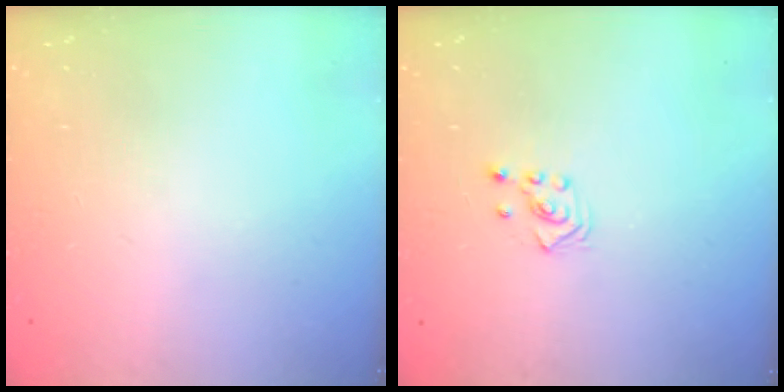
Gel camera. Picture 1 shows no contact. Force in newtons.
{"total": 2.5, "press": 2.3, "slide": 1.0}